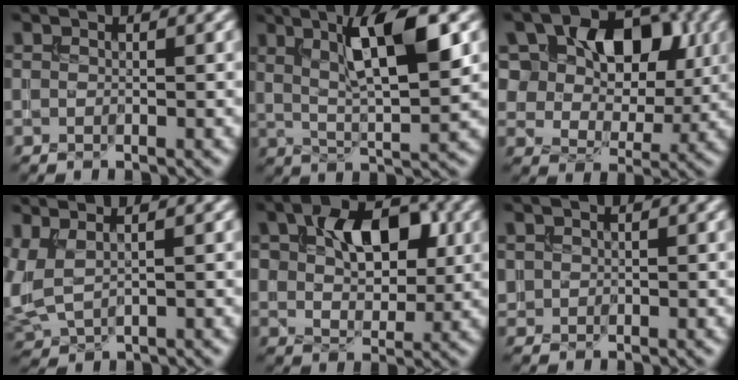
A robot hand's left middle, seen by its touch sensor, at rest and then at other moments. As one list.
[{"total": 8.0, "force": [2.7, 1.9, 7.3], "torque": [-0.120, 0.003, 0.047]}, {"total": 12.1, "force": [4.3, 8.1, 7.9], "torque": [-0.129, 0.028, 0.063]}, {"total": 4.1, "force": [1.6, 2.0, 3.2], "torque": [-0.081, 0.010, 0.039]}, {"total": 7.1, "force": [2.1, 4.2, 5.3], "torque": [-0.090, 0.001, 0.028]}, {"total": 0.7, "force": [0.2, 0.6, 0.0], "torque": [0.003, -0.003, 0.007]}]